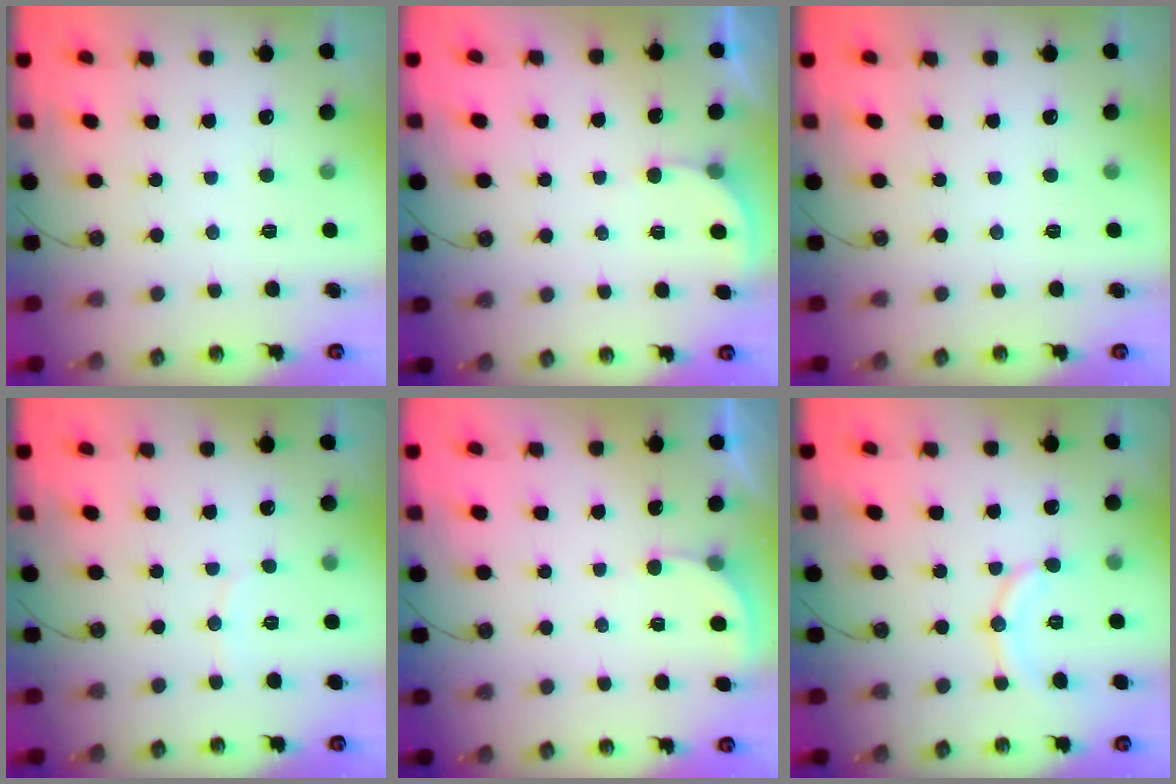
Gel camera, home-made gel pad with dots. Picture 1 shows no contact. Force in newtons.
{"total": 2.7, "press": 2.7, "slide": 0.3}
{"total": 0.0}
{"total": 3.6, "press": 3.6, "slide": 0.4}
{"total": 2.7, "press": 2.7, "slide": 0.3}
{"total": 9.1, "press": 9.1, "slide": 0.0}